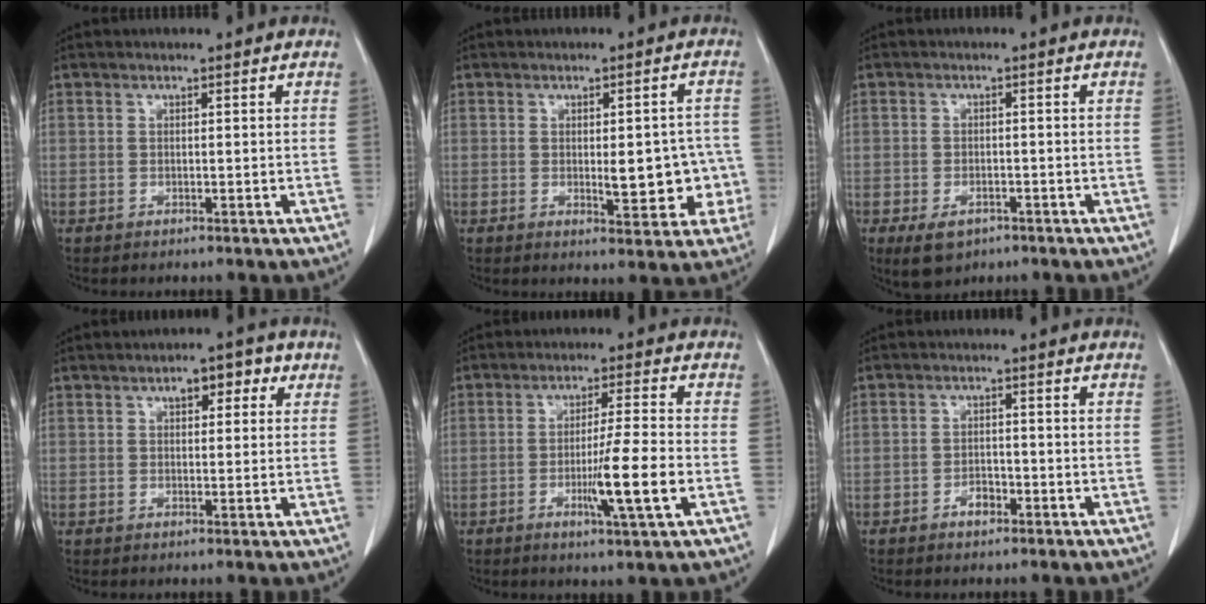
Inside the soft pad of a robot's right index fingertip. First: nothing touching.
{"total": 8.1, "force": [-1.1, 3.2, 7.4], "torque": [-0.085, 0.012, -0.007]}
{"total": 4.6, "force": [-2.7, 2.6, 2.6], "torque": [-0.049, -0.005, -0.036]}
{"total": 4.4, "force": [2.0, 1.9, 3.4], "torque": [-0.046, 0.015, 0.025]}
{"total": 8.9, "force": [-2.5, -0.6, 8.5], "torque": [-0.145, -0.015, -0.044]}
{"total": 2.4, "force": [-1.5, 1.2, 1.4], "torque": [-0.022, 0.005, -0.024]}